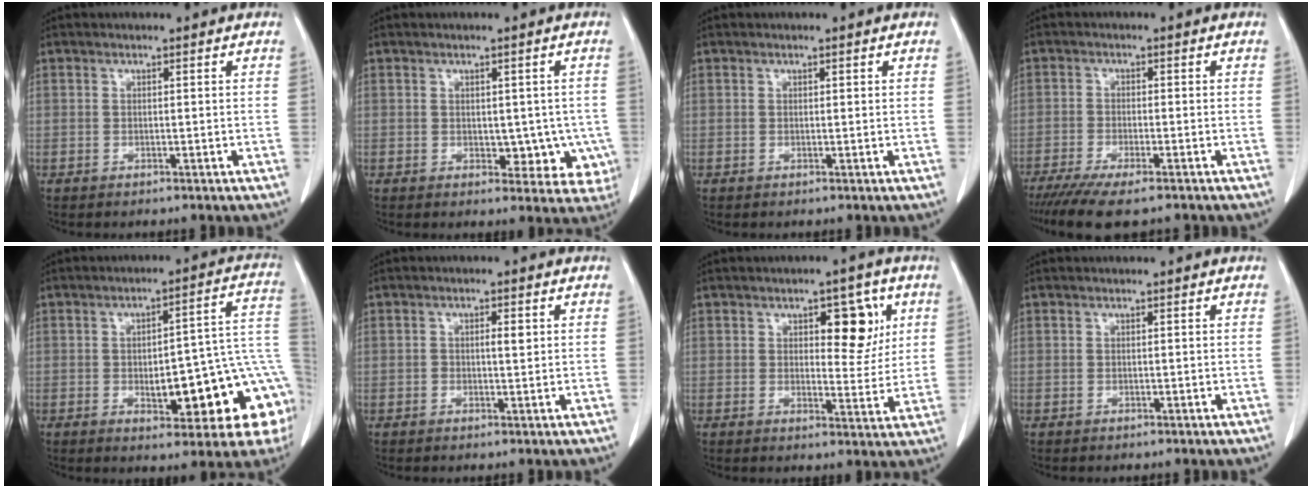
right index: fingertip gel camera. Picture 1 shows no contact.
{"total": 6.7, "force": [-0.8, 4.2, 5.2], "torque": [-0.037, 0.007, 0.000]}
{"total": 0.0}
{"total": 9.5, "force": [-7.4, 1.6, 5.7], "torque": [-0.081, -0.018, -0.112]}
{"total": 17.9, "force": [-4.9, 4.9, 16.5], "torque": [-0.125, 0.042, -0.049]}
{"total": 1.9, "force": [0.3, 0.7, 1.8], "torque": [-0.029, 0.002, 0.004]}
{"total": 7.5, "force": [2.9, 3.4, 6.0], "torque": [-0.068, 0.009, 0.041]}
{"total": 0.0}